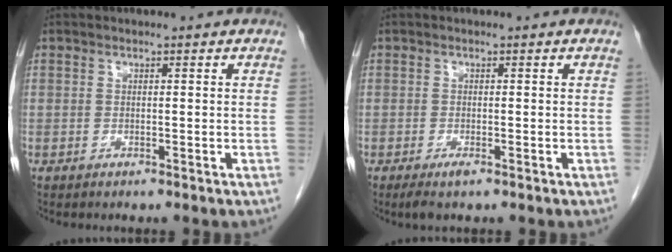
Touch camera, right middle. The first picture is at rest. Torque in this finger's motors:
{"motor_torque": [0.31, -0.03, 0.09, 0.03]}